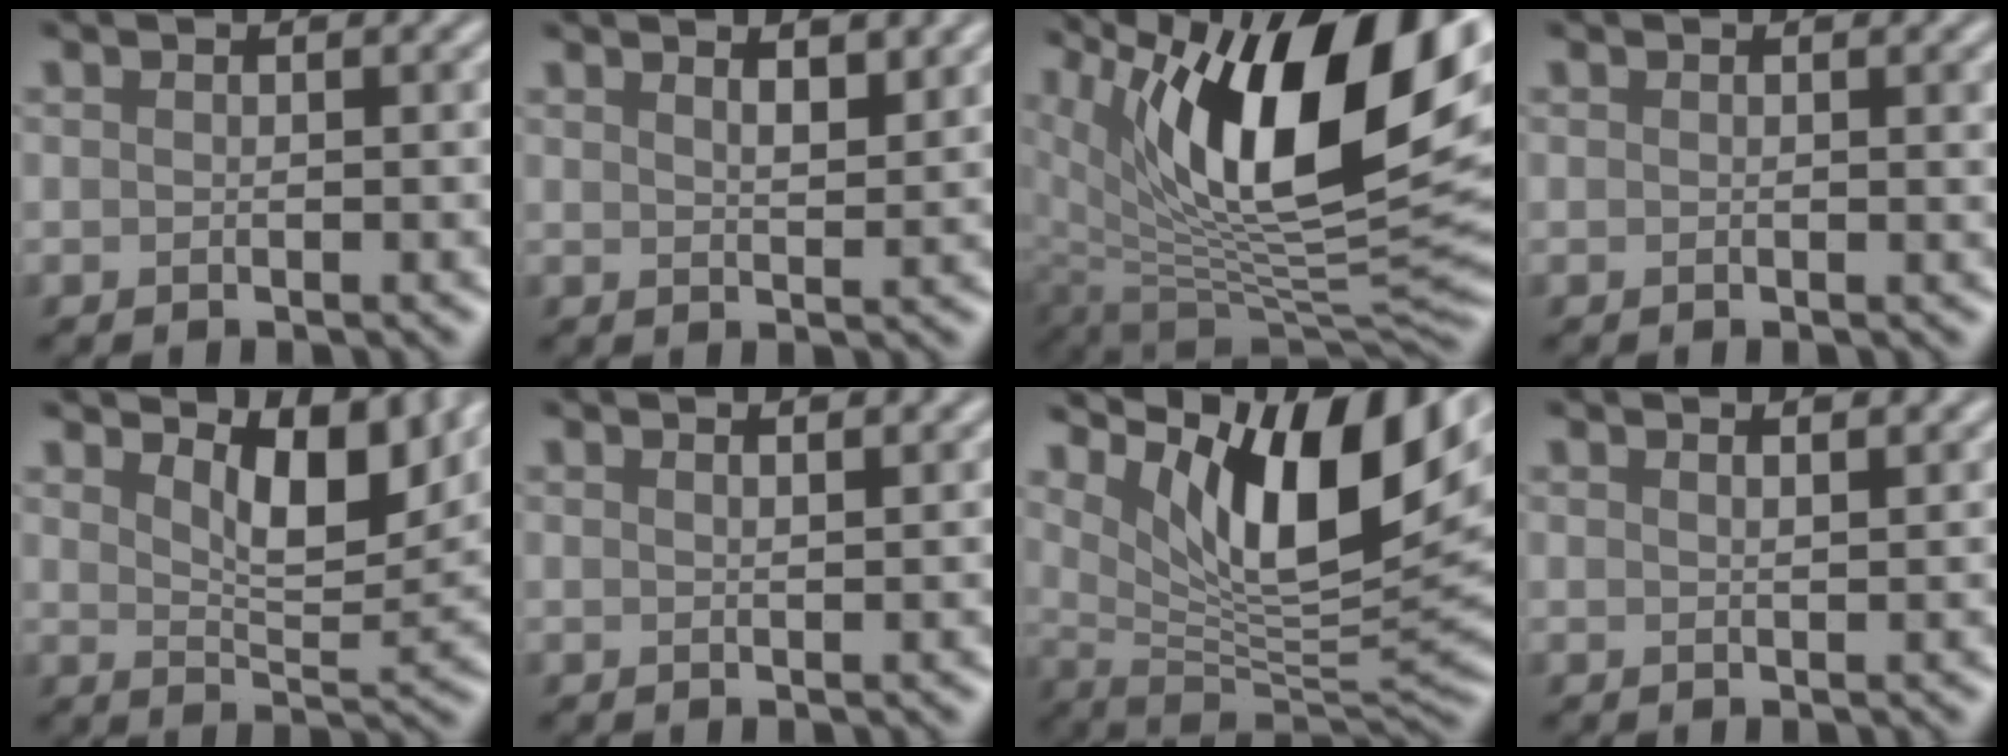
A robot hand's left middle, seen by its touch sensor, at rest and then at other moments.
{"total": 1.7, "force": [1.5, 0.1, 0.8], "torque": [-0.014, -0.001, 0.028]}
{"total": 17.6, "force": [7.3, 7.5, 14.1], "torque": [-0.218, 0.012, 0.124]}
{"total": 0.7, "force": [0.2, 0.2, 0.7], "torque": [-0.009, -0.002, 0.003]}
{"total": 5.0, "force": [3.3, 1.5, 3.4], "torque": [-0.061, -0.007, 0.047]}
{"total": 1.0, "force": [0.9, 0.0, 0.4], "torque": [-0.009, 0.000, 0.008]}
{"total": 12.4, "force": [6.1, 3.6, 10.2], "torque": [-0.164, -0.005, 0.115]}
{"total": 1.3, "force": [1.1, 0.1, 0.6], "torque": [-0.007, 0.002, 0.008]}